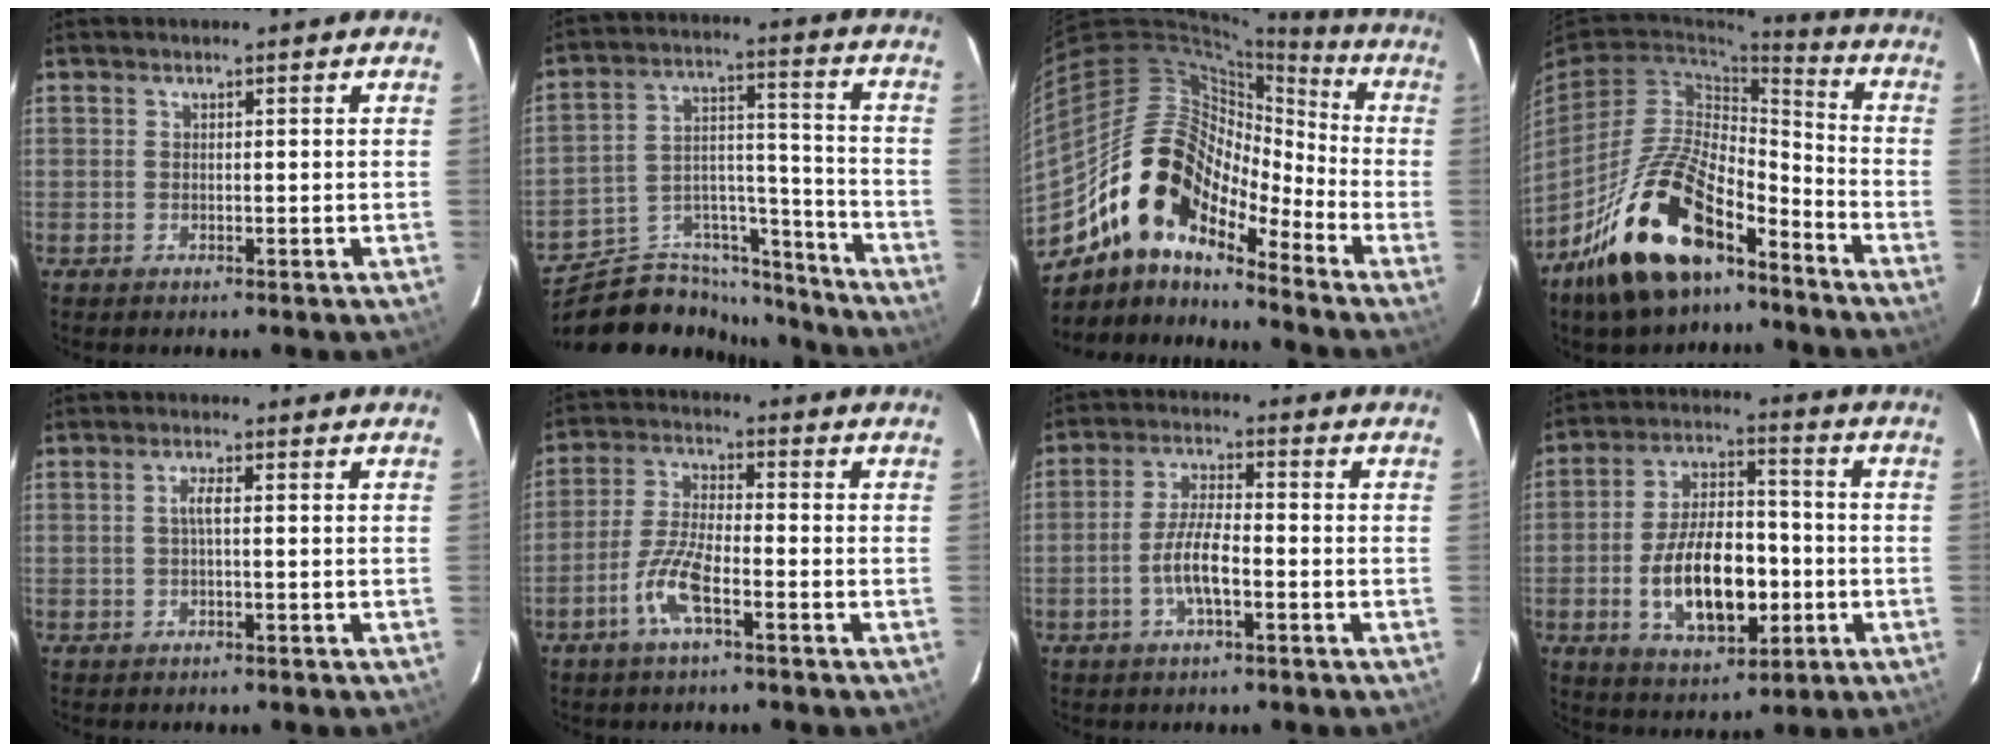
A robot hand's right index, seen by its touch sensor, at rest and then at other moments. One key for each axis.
{"total": 17.8, "fx": -15.8, "fy": 7.1, "fz": 4.0, "tx": -0.065, "ty": 0.068, "tz": -0.238}
{"total": 16.5, "fx": -11.5, "fy": 7.7, "fz": 8.9, "tx": -0.158, "ty": 0.011, "tz": -0.228}
{"total": 20.9, "fx": -13.7, "fy": 8.9, "fz": 13.1, "tx": -0.253, "ty": 0.004, "tz": -0.234}
{"total": 1.8, "fx": 0.0, "fy": 0.1, "fz": 1.8, "tx": -0.034, "ty": 0.004, "tz": -0.002}
{"total": 7.7, "fx": -4.1, "fy": 1.8, "fz": 6.2, "tx": -0.136, "ty": 0.002, "tz": -0.083}
{"total": 6.6, "fx": -2.4, "fy": 1.7, "fz": 5.9, "tx": -0.120, "ty": 0.003, "tz": -0.046}
{"total": 15.8, "fx": -3.8, "fy": 8.2, "fz": 13.0, "tx": -0.251, "ty": 0.008, "tz": -0.049}